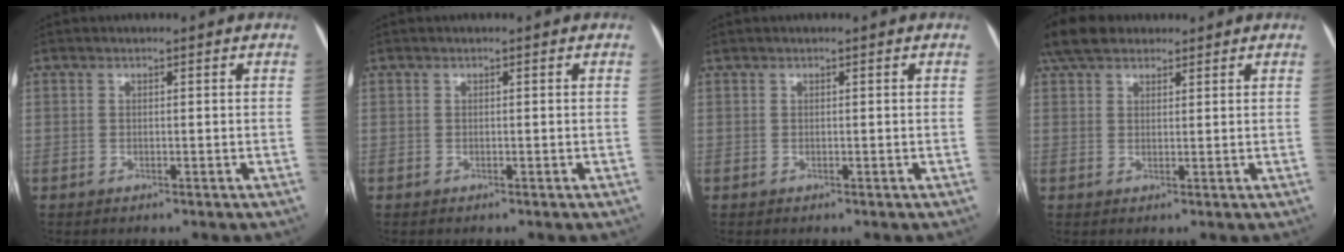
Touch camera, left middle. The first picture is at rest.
{"total": 0.0}
{"total": 0.0}
{"total": 7.2, "force": [5.6, 3.5, 2.8], "torque": [-0.065, 0.032, 0.107]}